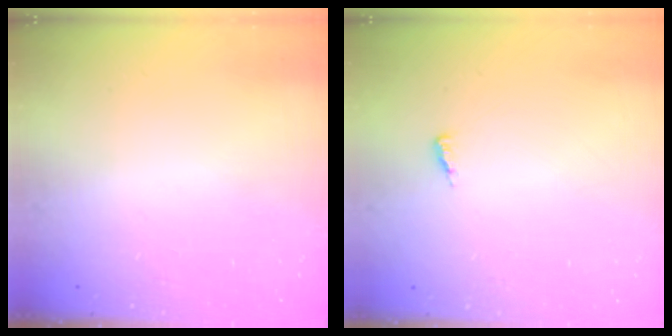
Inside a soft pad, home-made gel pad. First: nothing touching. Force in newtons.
{"total": 3.7, "press": 3.7, "slide": 0.5}